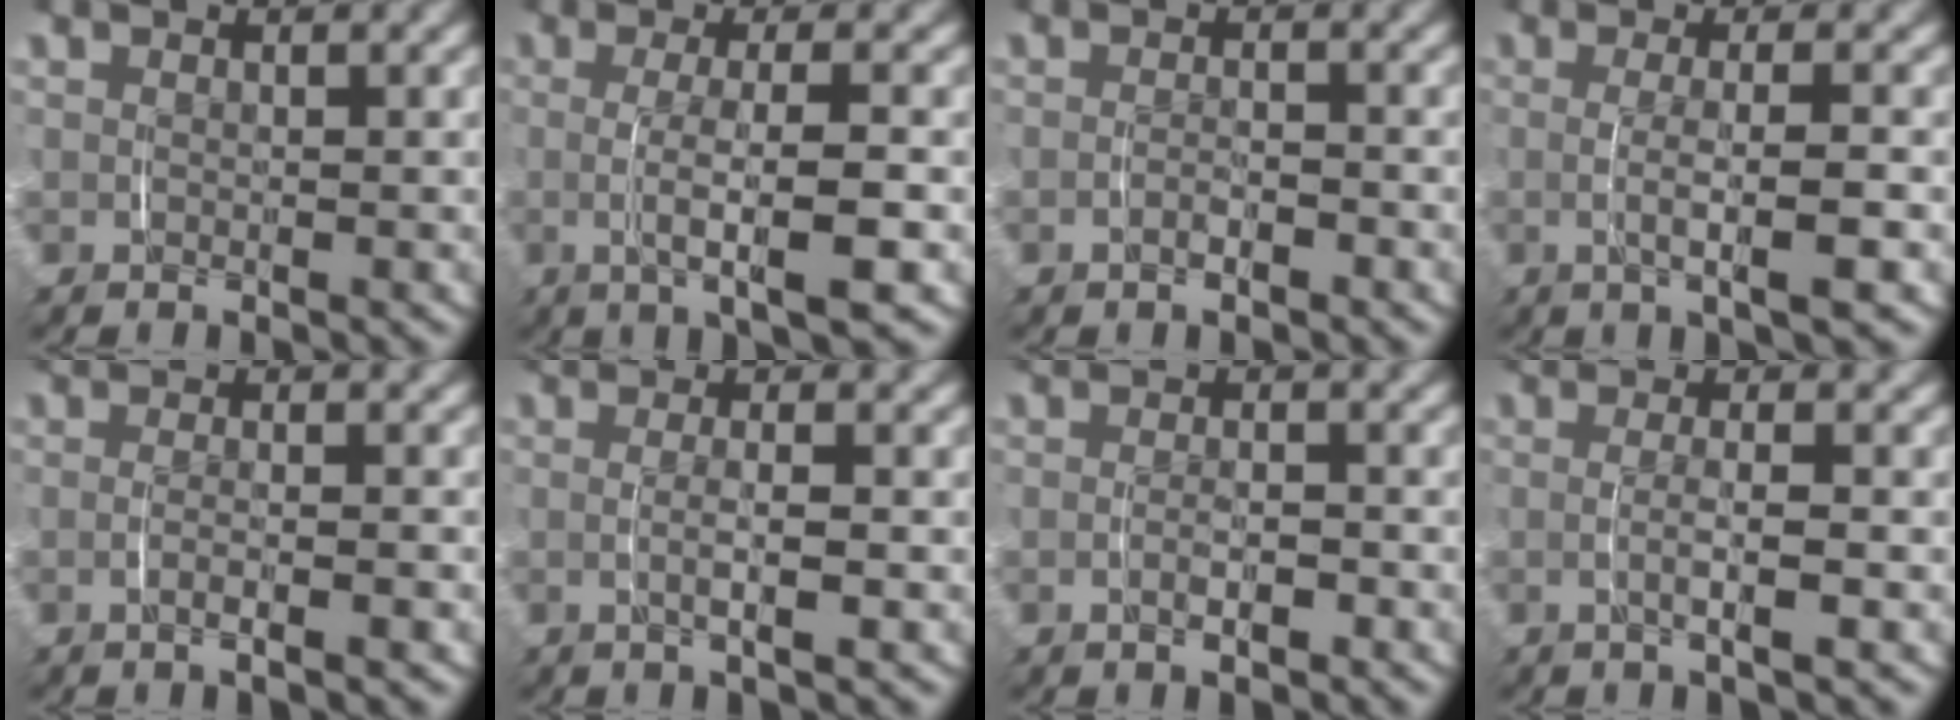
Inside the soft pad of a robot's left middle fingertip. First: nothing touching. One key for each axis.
{"total": 5.2, "fx": -0.9, "fy": 0.6, "fz": 5.0, "tx": -0.081, "ty": -0.004, "tz": -0.013}
{"total": 1.3, "fx": -0.9, "fy": 0.4, "fz": 0.8, "tx": -0.013, "ty": 0.000, "tz": -0.015}
{"total": 3.7, "fx": -0.7, "fy": 0.2, "fz": 3.7, "tx": -0.061, "ty": -0.002, "tz": -0.010}
{"total": 1.7, "fx": -0.8, "fy": -0.2, "fz": 1.5, "tx": -0.029, "ty": -0.003, "tz": -0.011}
{"total": 2.2, "fx": -0.4, "fy": 0.1, "fz": 2.2, "tx": -0.037, "ty": -0.002, "tz": -0.005}
{"total": 1.7, "fx": -0.8, "fy": 0.5, "fz": 1.4, "tx": -0.022, "ty": 0.001, "tz": -0.011}
{"total": 2.4, "fx": -0.6, "fy": 0.0, "fz": 2.3, "tx": -0.040, "ty": -0.002, "tz": -0.009}